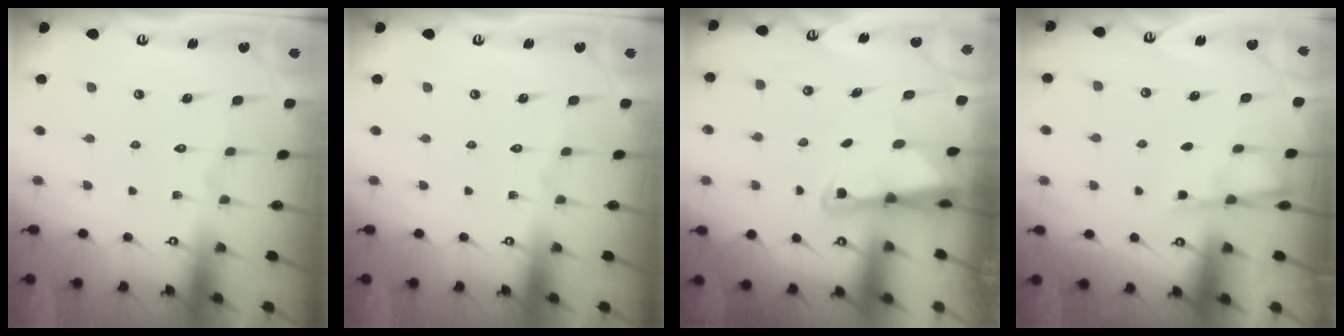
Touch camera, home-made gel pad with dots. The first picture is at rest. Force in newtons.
{"total": 0.0}
{"total": 2.5, "press": 2.5, "slide": 0.5}
{"total": 3.5, "press": 3.4, "slide": 0.4}